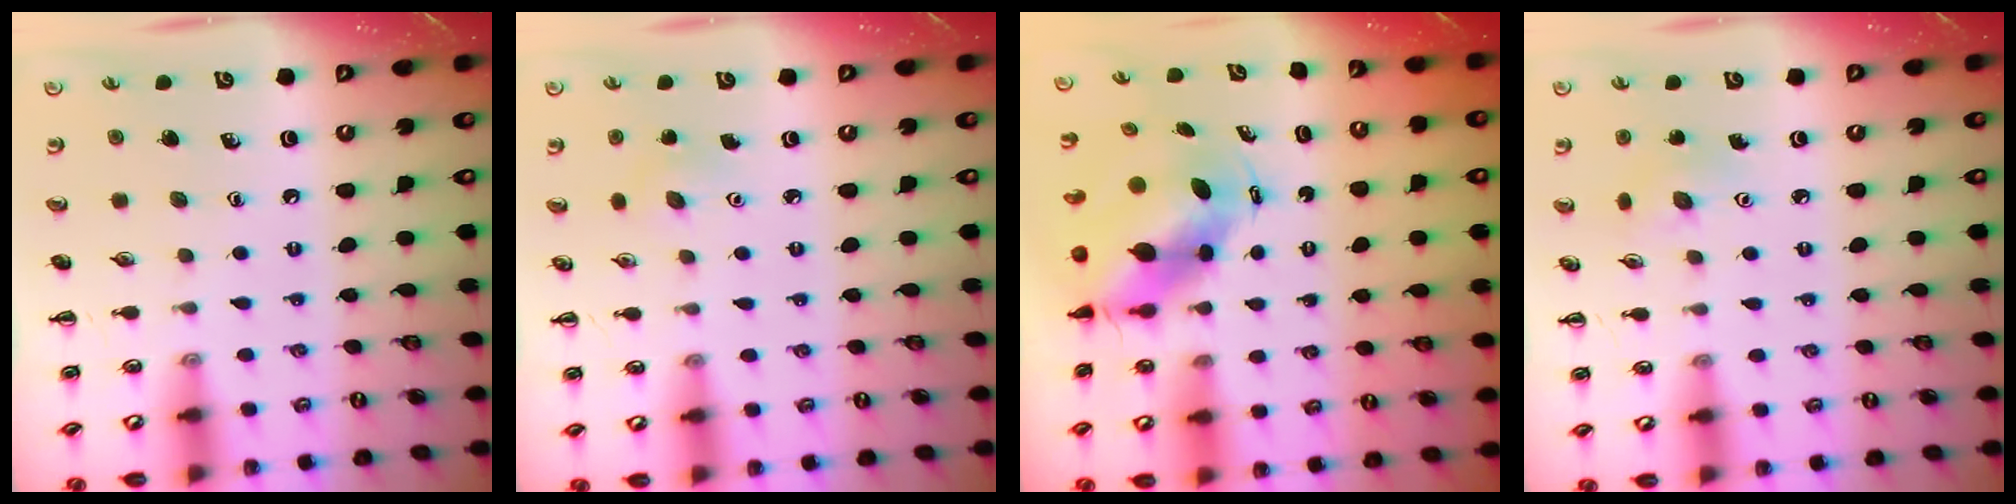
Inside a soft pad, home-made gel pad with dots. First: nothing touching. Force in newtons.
{"total": 3.0, "press": 2.8, "slide": 0.8}
{"total": 5.8, "press": 5.6, "slide": 1.4}
{"total": 4.0, "press": 3.8, "slide": 1.1}